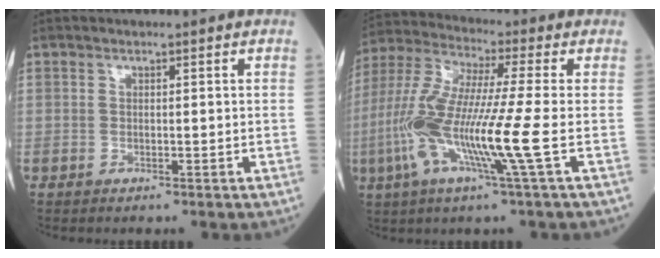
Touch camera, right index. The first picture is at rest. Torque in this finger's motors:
{"motor_torque": [2.11, -0.03, 1.05, 0.21]}